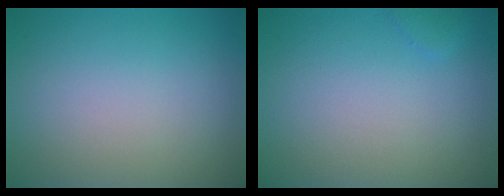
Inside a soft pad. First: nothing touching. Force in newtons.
{"total": 0.7, "press": 0.7, "slide": 0.0}